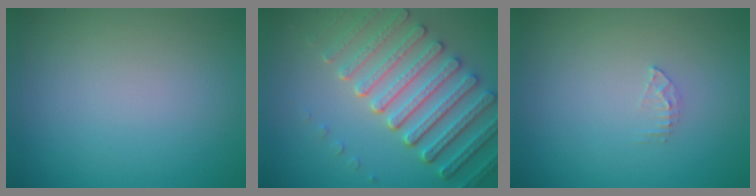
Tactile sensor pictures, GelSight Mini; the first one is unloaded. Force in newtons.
{"total": 6.8, "press": 5.4, "slide": 4.0}
{"total": 0.9, "press": 0.9, "slide": 0.1}